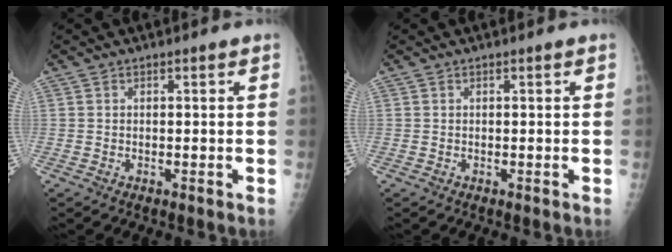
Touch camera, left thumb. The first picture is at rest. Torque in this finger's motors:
{"motor_torque": [-0.03, 0.02, -0.10, -0.08, 0.00]}